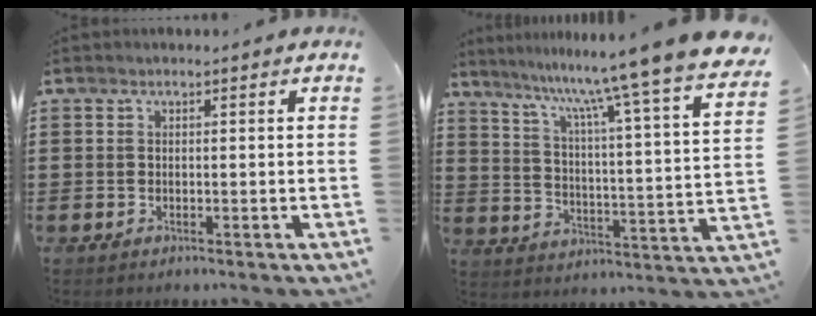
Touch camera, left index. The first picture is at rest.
{"total": 10.6, "force": [9.2, -2.5, 4.7], "torque": [-0.111, -0.084, 0.138]}